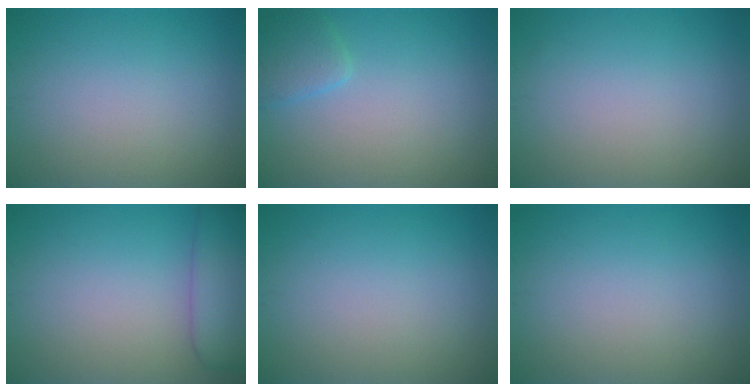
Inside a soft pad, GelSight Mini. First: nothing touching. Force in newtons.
{"total": 2.0, "press": 2.0, "slide": 0.1}
{"total": 0.0}
{"total": 4.7, "press": 4.7, "slide": 0.4}
{"total": 0.0}
{"total": 0.0}